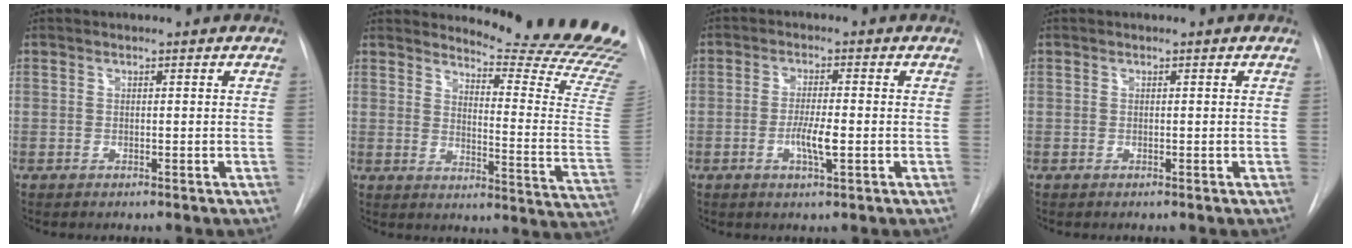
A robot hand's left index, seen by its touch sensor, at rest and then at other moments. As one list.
[{"total": 19.1, "force": [18.3, -1.4, 5.0], "torque": [-0.075, -0.180, 0.207]}, {"total": 4.1, "force": [-1.5, 0.4, 3.7], "torque": [-0.071, -0.008, -0.026]}, {"total": 0.0}]